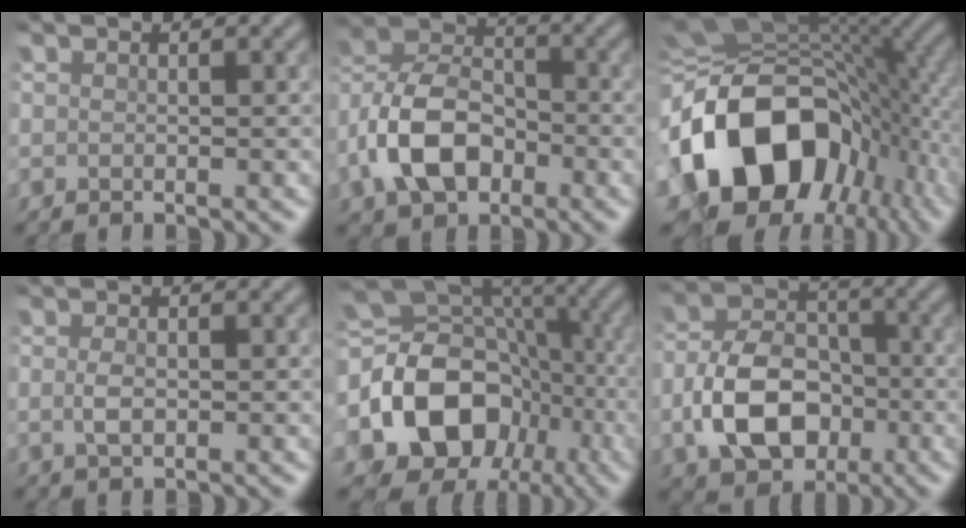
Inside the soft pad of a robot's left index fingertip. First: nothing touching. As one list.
[{"total": 8.3, "force": [-3.0, 5.3, 5.7], "torque": [-0.119, 0.013, -0.066]}, {"total": 17.6, "force": [-4.5, 12.3, 11.7], "torque": [-0.221, -0.007, -0.076]}, {"total": 1.5, "force": [0.0, 0.6, 1.4], "torque": [-0.037, 0.003, 0.002]}, {"total": 14.6, "force": [-2.4, 11.4, 8.8], "torque": [-0.186, -0.011, -0.031]}, {"total": 8.5, "force": [-2.6, 5.7, 5.7], "torque": [-0.114, 0.004, -0.046]}]